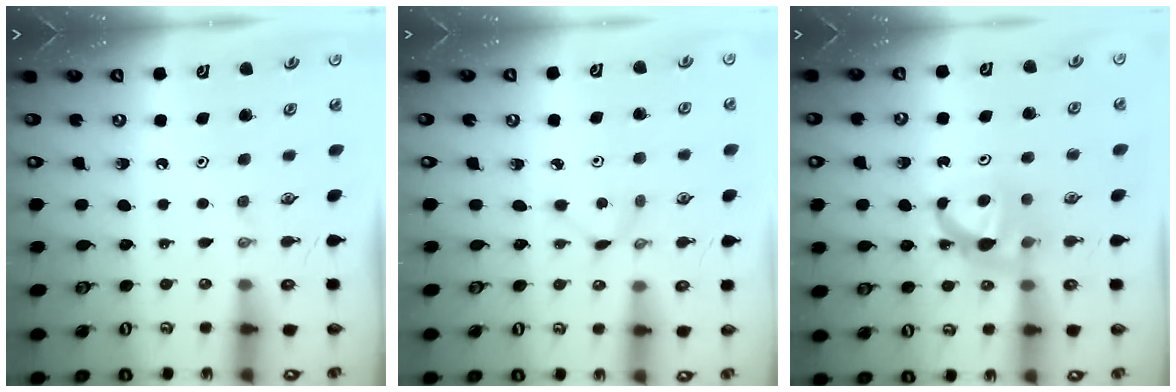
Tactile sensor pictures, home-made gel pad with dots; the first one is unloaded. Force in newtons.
{"total": 2.0, "press": 2.0, "slide": 0.2}
{"total": 7.3, "press": 7.3, "slide": 0.2}